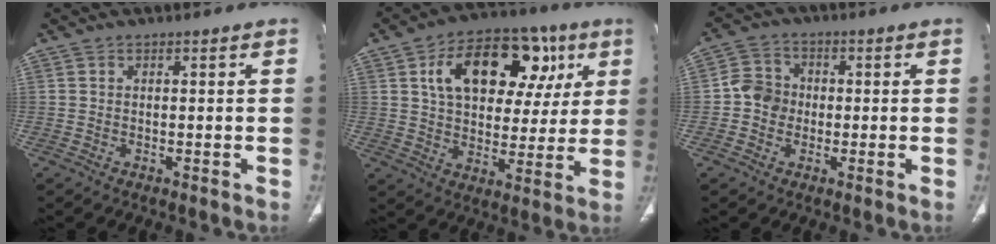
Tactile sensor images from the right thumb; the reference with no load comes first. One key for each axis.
{"total": 21.4, "fx": 7.8, "fy": 13.0, "fz": 15.1, "tx": -0.182, "ty": 0.013, "tz": 0.118}
{"total": 5.7, "fx": -0.7, "fy": 5.3, "fz": 2.1, "tx": -0.014, "ty": 0.015, "tz": -0.023}